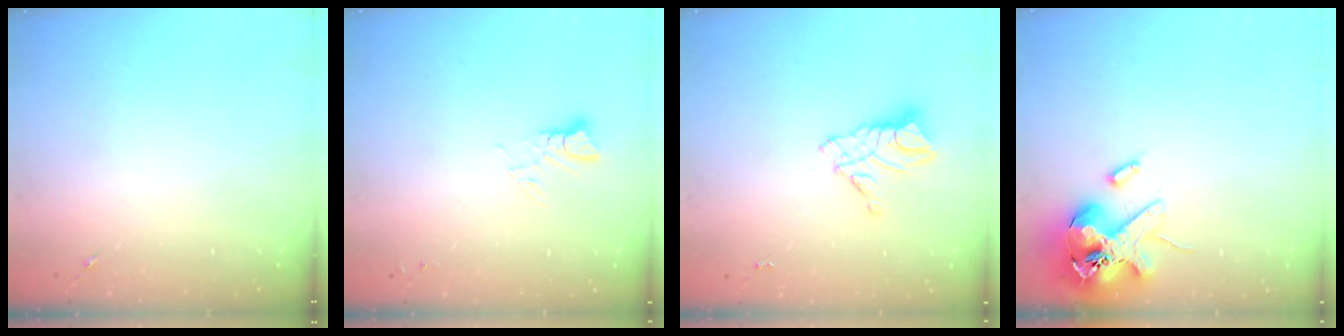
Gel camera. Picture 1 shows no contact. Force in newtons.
{"total": 2.9, "press": 2.9, "slide": 0.2}
{"total": 10.8, "press": 10.7, "slide": 0.7}
{"total": 14.4, "press": 14.2, "slide": 2.4}